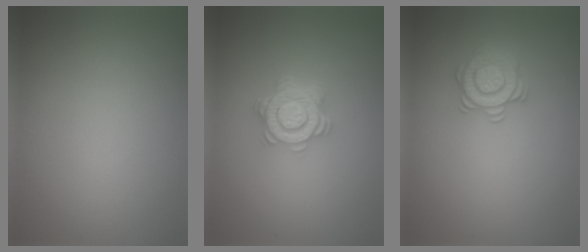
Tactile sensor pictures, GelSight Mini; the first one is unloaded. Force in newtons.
{"total": 4.6, "press": 3.3, "slide": 3.2}
{"total": 2.9, "press": 2.9, "slide": 0.1}